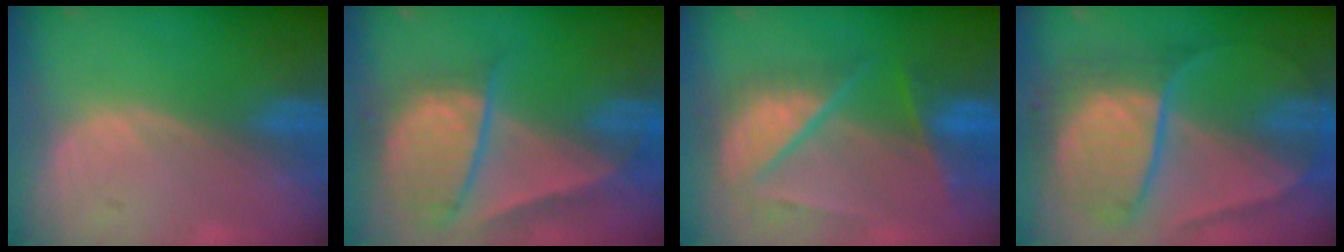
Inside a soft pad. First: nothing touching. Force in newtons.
{"total": 9.5, "press": 8.2, "slide": 4.8}
{"total": 9.3, "press": 8.1, "slide": 4.5}
{"total": 10.2, "press": 10.1, "slide": 1.1}